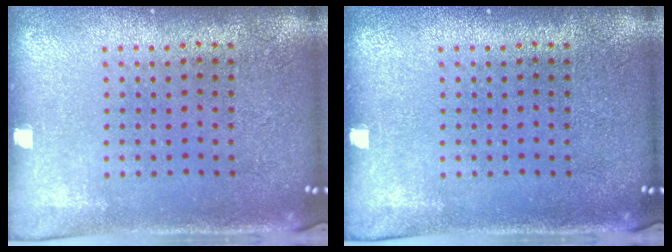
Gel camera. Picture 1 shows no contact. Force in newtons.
{"total": 0.0}